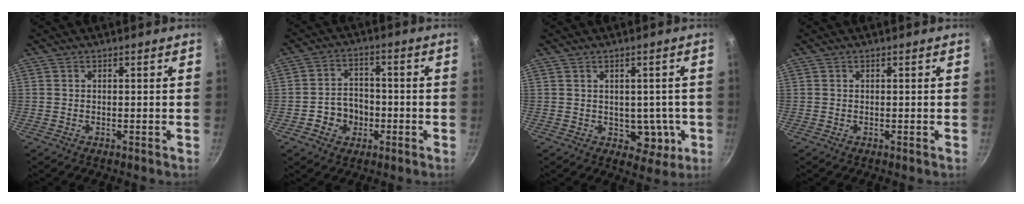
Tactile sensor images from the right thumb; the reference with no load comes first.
{"total": 7.1, "force": [-2.3, 5.8, 3.4], "torque": [-0.029, 0.023, -0.041]}
{"total": 5.7, "force": [-0.6, 4.3, 3.8], "torque": [-0.010, 0.007, 0.001]}
{"total": 0.0}